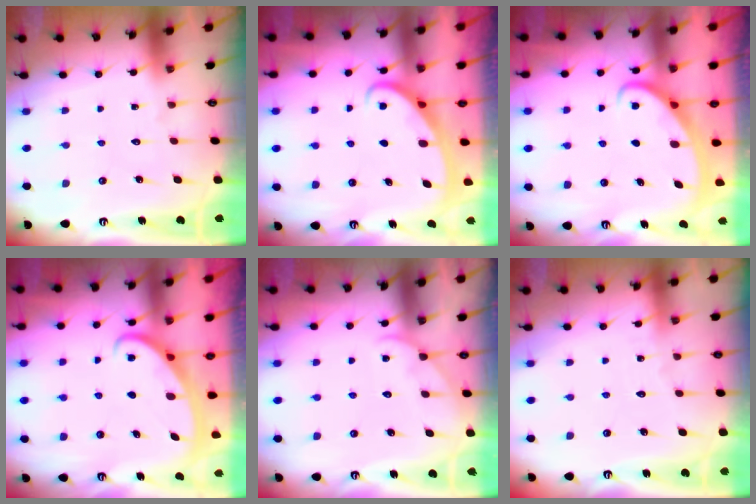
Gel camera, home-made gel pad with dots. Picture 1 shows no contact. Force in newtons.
{"total": 2.7, "press": 2.7, "slide": 0.4}
{"total": 3.0, "press": 3.0, "slide": 0.3}
{"total": 2.8, "press": 2.7, "slide": 0.4}
{"total": 3.5, "press": 3.5, "slide": 0.4}
{"total": 2.2, "press": 2.2, "slide": 0.3}